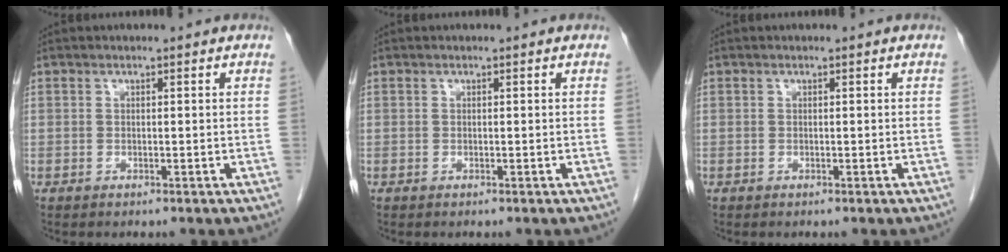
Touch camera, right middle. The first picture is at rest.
{"total": 0.0}
{"total": 0.0}